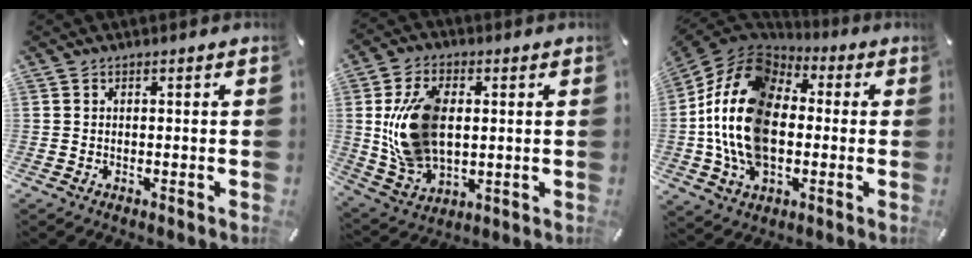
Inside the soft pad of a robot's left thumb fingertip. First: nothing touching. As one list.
[{"total": 16.1, "force": [1.9, 10.8, 11.7], "torque": [-0.264, 0.001, 0.035]}, {"total": 21.3, "force": [-2.2, 14.8, 15.1], "torque": [-0.326, 0.021, -0.044]}]